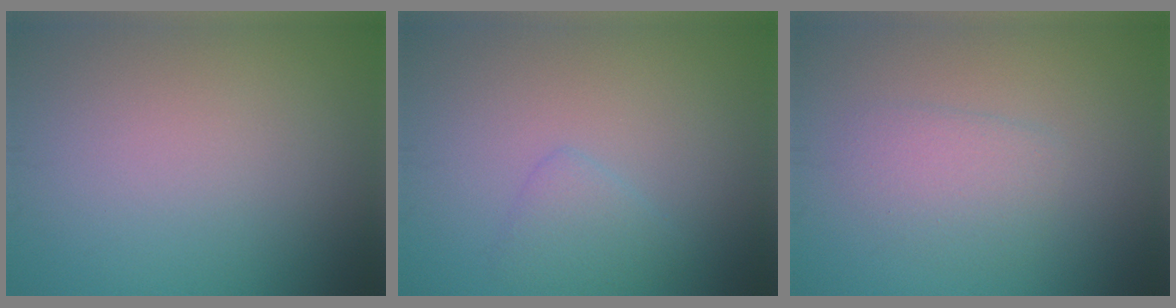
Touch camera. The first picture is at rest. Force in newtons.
{"total": 1.8, "press": 1.8, "slide": 0.2}
{"total": 2.4, "press": 2.4, "slide": 0.1}